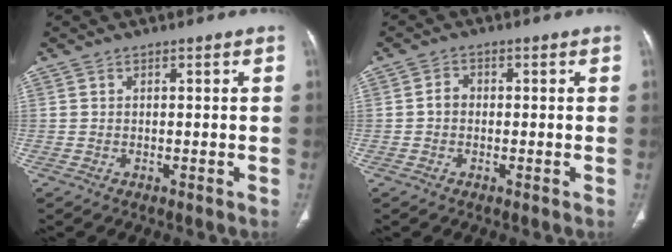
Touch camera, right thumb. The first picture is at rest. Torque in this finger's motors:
{"motor_torque": [0.23, -0.02, 0.54, -0.18, 0.05]}